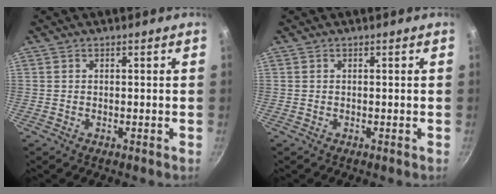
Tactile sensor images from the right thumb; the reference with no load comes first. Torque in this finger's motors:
{"motor_torque": [0.00, 0.00, 0.02, 0.02, 0.00]}